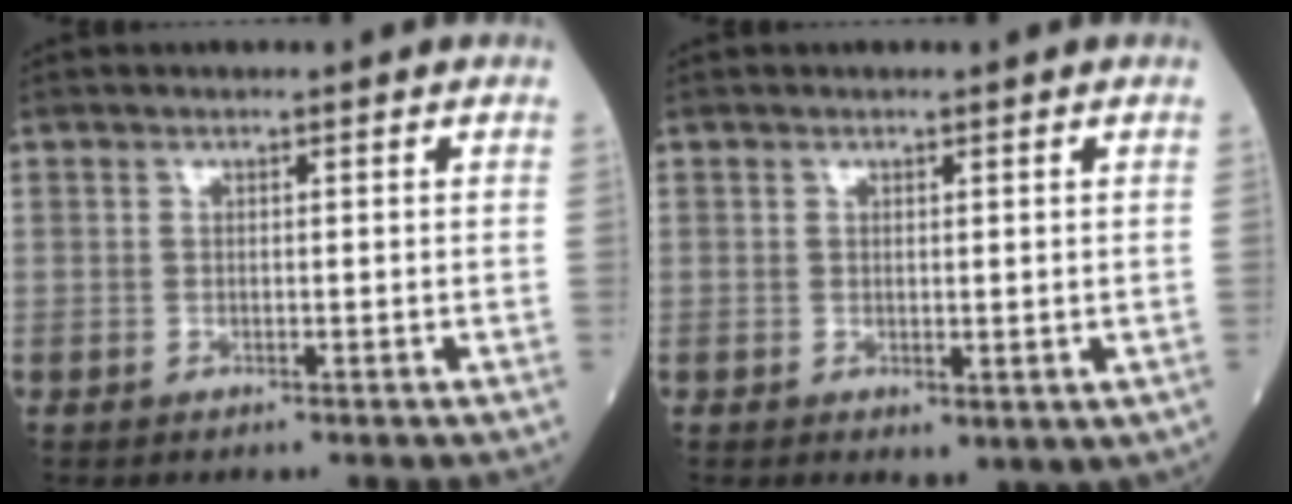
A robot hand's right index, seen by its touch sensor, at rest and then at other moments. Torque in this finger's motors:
{"motor_torque": [0.05, -0.25, 0.09, 0.00]}